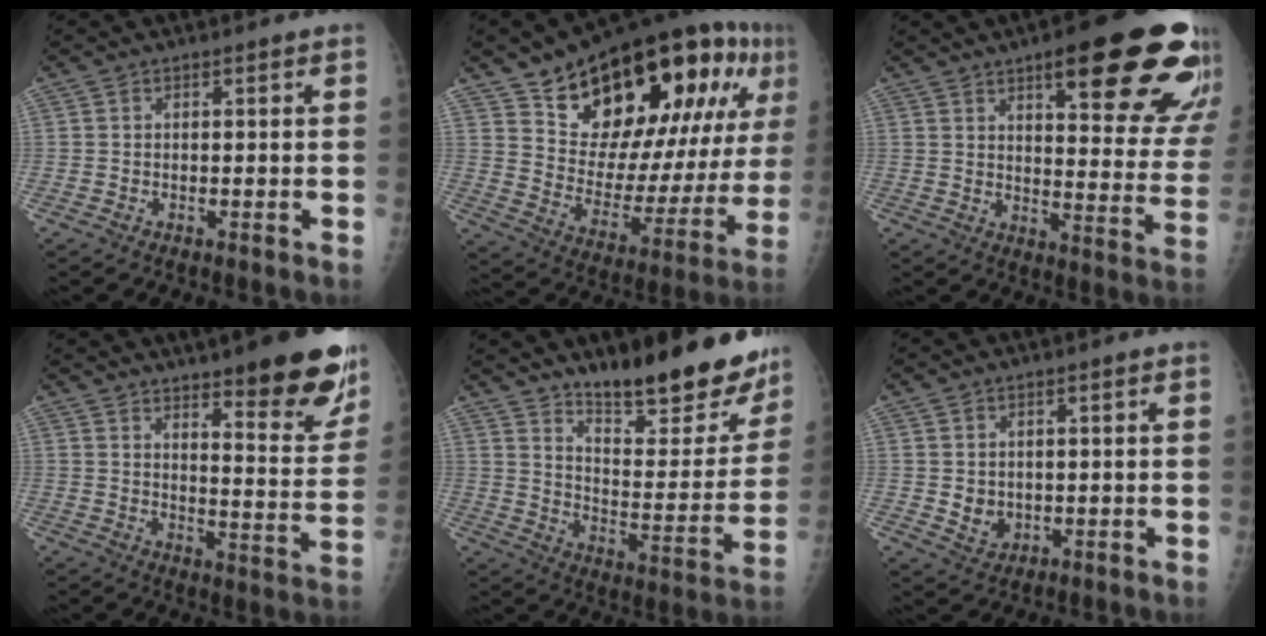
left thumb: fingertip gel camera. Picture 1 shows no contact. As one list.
[{"total": 30.4, "force": [15.8, 13.0, 22.4], "torque": [-0.294, -0.031, 0.250]}, {"total": 25.0, "force": [13.9, 6.9, 19.6], "torque": [-0.203, -0.052, 0.183]}, {"total": 18.7, "force": [12.5, 4.1, 13.4], "torque": [-0.141, -0.079, 0.173]}, {"total": 22.6, "force": [17.6, 6.8, 12.5], "torque": [-0.133, -0.116, 0.253]}, {"total": 3.6, "force": [0.1, 3.1, 1.9], "torque": [-0.018, -0.005, 0.016]}]